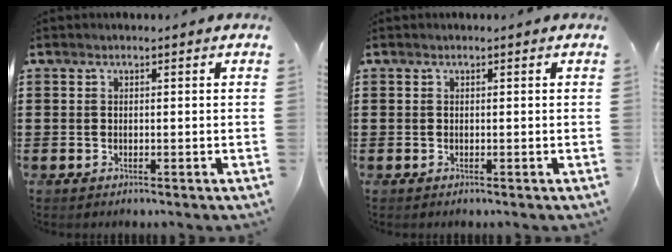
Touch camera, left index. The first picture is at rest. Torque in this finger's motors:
{"motor_torque": [0.00, 0.00, 0.00, 0.00]}